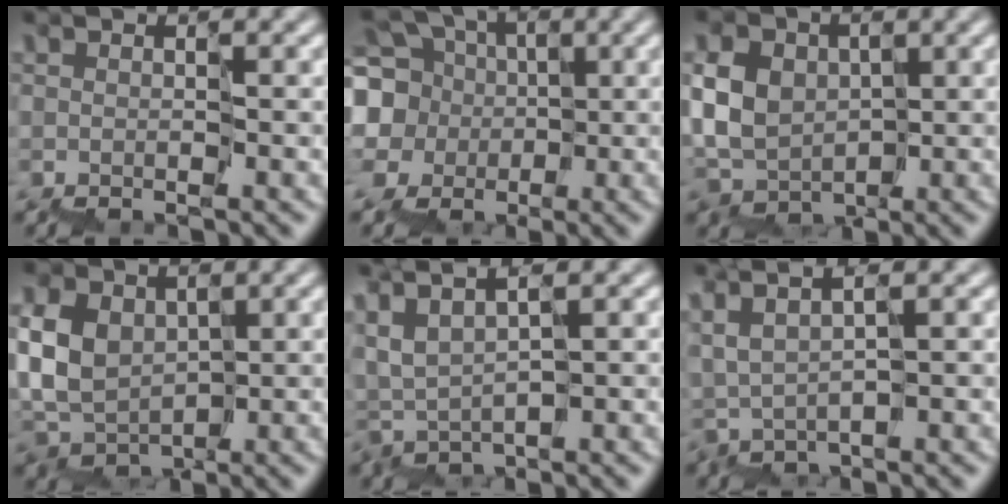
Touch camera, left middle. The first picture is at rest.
{"total": 7.8, "force": [0.9, 7.2, 2.9], "torque": [-0.094, 0.031, -0.013]}
{"total": 6.0, "force": [0.9, 5.0, 3.2], "torque": [-0.060, 0.023, -0.005]}
{"total": 4.7, "force": [0.9, 3.8, 2.6], "torque": [-0.065, 0.016, 0.004]}
{"total": 2.6, "force": [1.7, 0.3, 1.9], "torque": [-0.061, 0.009, 0.037]}
{"total": 2.5, "force": [1.8, 0.4, 1.7], "torque": [-0.051, 0.009, 0.040]}